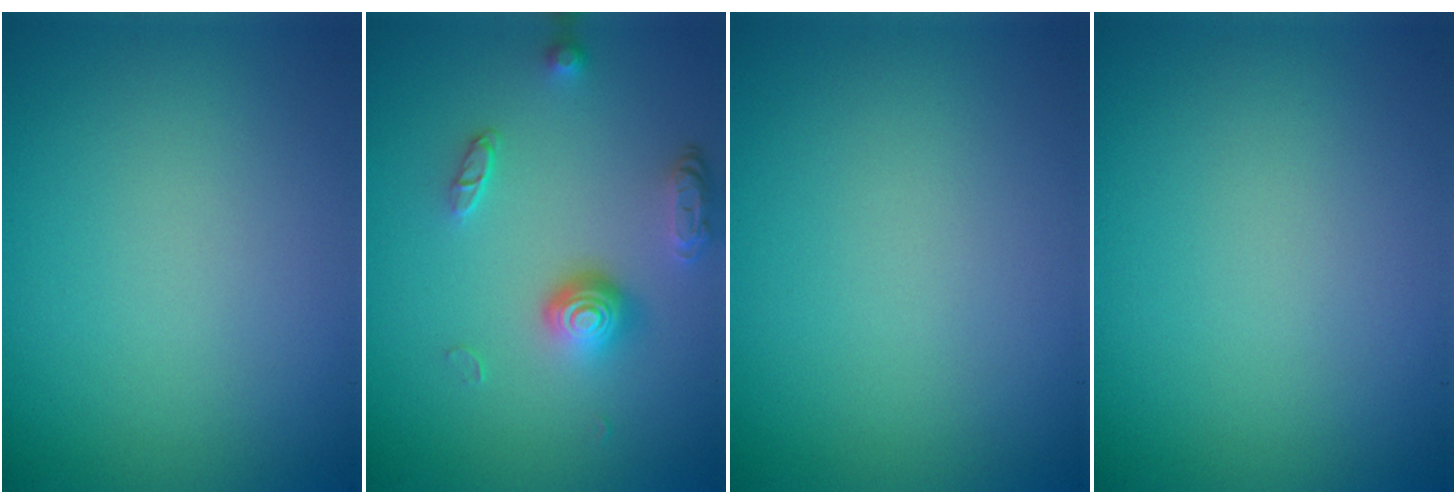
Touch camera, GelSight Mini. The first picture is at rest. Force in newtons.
{"total": 3.7, "press": 2.7, "slide": 2.5}
{"total": 0.0}
{"total": 0.0}